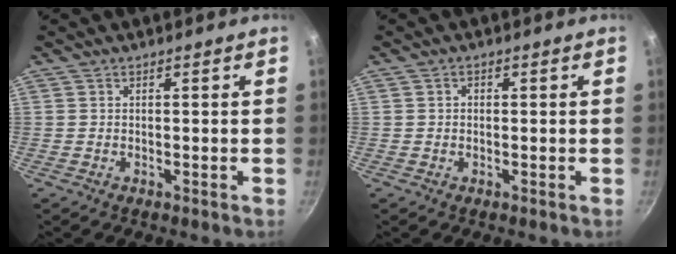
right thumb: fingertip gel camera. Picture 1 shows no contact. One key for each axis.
{"total": 1.0, "fx": 0.0, "fy": 0.9, "fz": 0.5, "tx": -0.008, "ty": 0.005, "tz": -0.001}